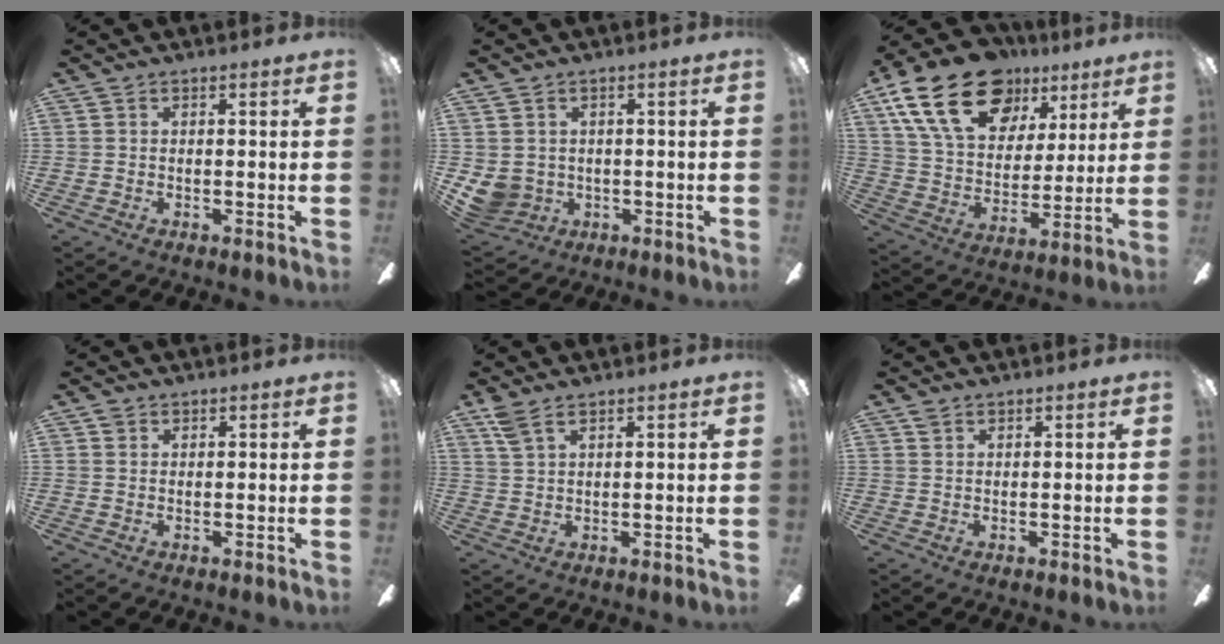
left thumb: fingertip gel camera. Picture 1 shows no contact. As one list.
[{"total": 5.3, "force": [0.2, 5.1, 1.5], "torque": [-0.052, -0.002, 0.005]}, {"total": 24.0, "force": [13.3, 14.6, 13.6], "torque": [-0.249, -0.058, 0.240]}, {"total": 1.1, "force": [0.8, 0.7, 0.1], "torque": [-0.001, 0.001, 0.016]}, {"total": 4.0, "force": [2.9, 1.4, 2.3], "torque": [-0.054, -0.006, 0.055]}, {"total": 1.2, "force": [1.0, 0.5, 0.3], "torque": [-0.008, 0.000, 0.020]}]